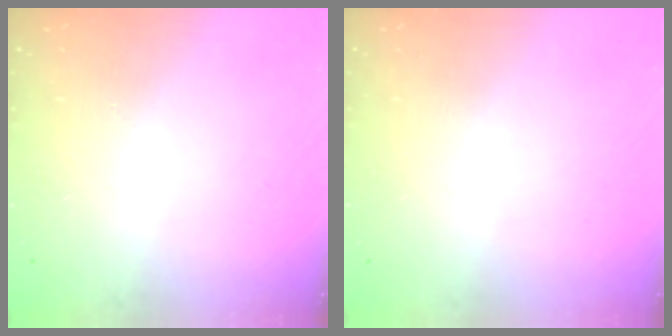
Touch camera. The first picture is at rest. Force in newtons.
{"total": 0.0}